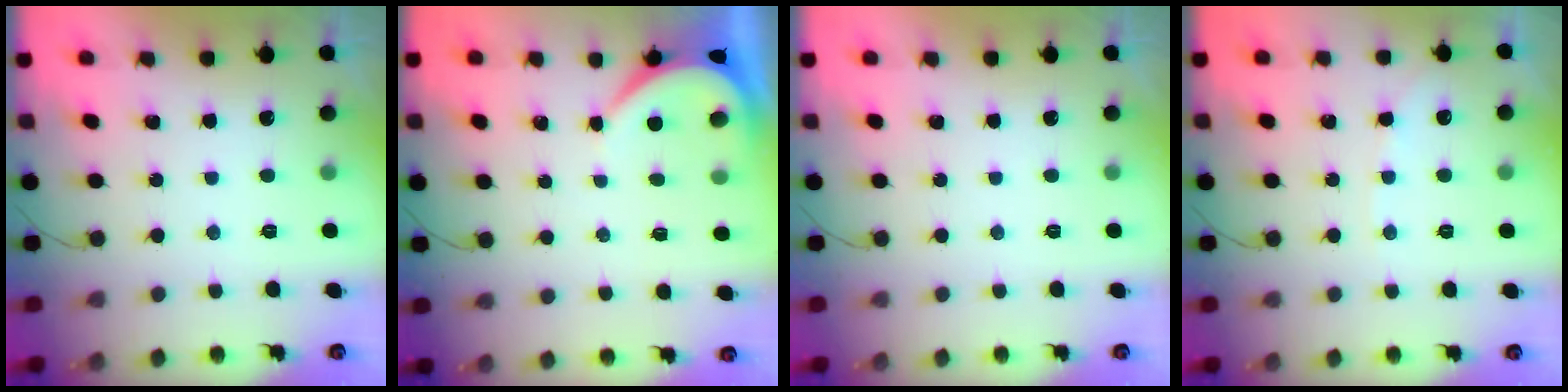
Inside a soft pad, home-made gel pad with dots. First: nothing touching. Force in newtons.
{"total": 3.9, "press": 3.9, "slide": 0.6}
{"total": 0.0}
{"total": 3.6, "press": 3.6, "slide": 0.4}